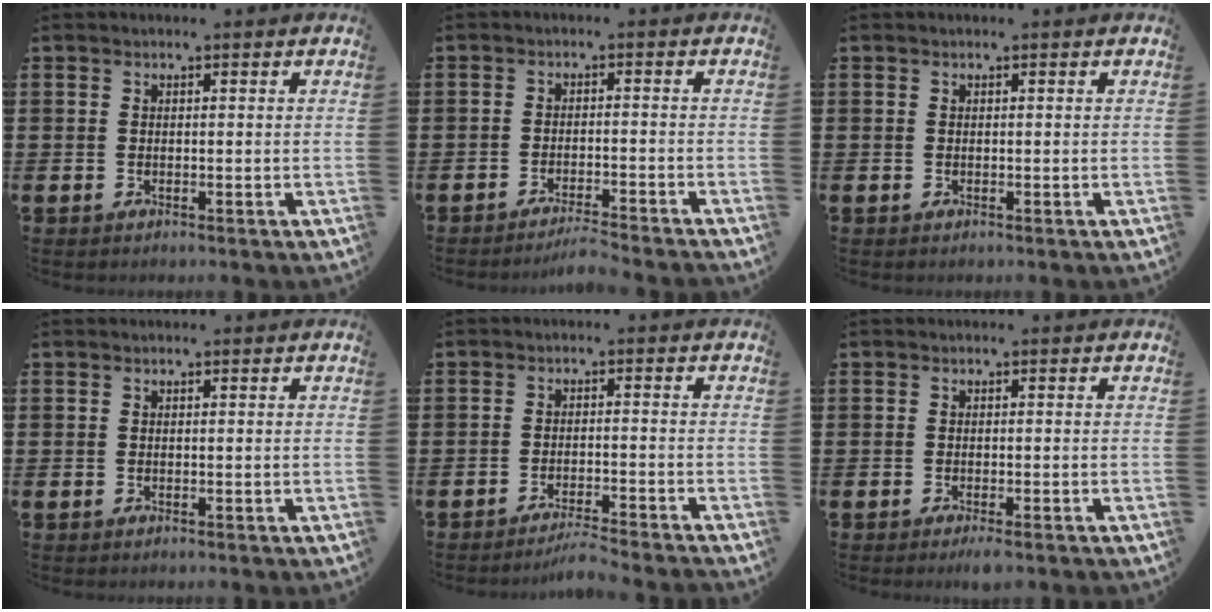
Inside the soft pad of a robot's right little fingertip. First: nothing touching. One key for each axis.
{"total": 2.5, "fx": -2.4, "fy": -0.3, "fz": 0.8, "tx": -0.013, "ty": 0.005, "tz": -0.047}
{"total": 0.0}
{"total": 0.0}
{"total": 2.7, "fx": -2.6, "fy": -0.4, "fz": 0.9, "tx": -0.015, "ty": 0.003, "tz": -0.052}
{"total": 1.1, "fx": -0.8, "fy": 0.0, "fz": 0.8, "tx": -0.014, "ty": 0.000, "tz": -0.015}